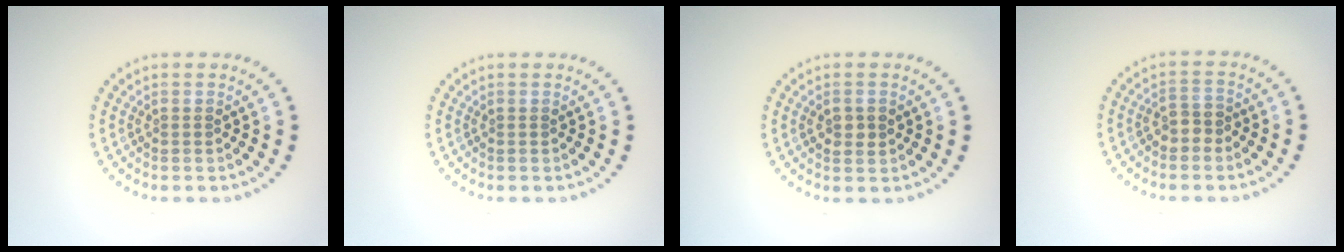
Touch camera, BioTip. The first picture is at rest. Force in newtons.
{"total": 0.0}
{"total": 1.7, "press": 1.7, "slide": 0.2}
{"total": 1.7, "press": 1.6, "slide": 0.7}